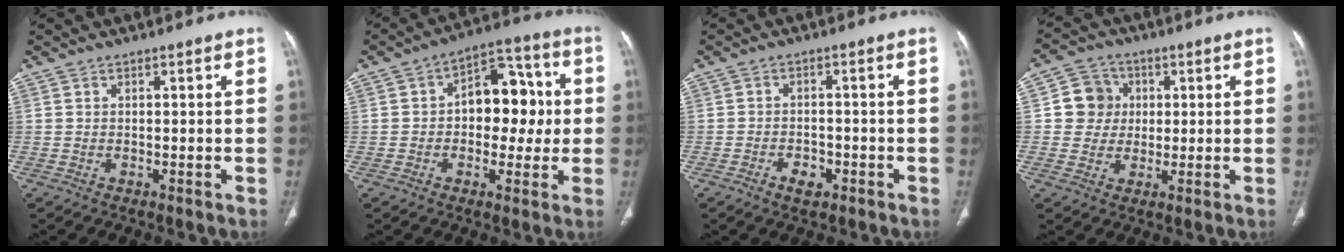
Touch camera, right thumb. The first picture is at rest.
{"total": 13.1, "force": [0.6, 8.6, 9.9], "torque": [-0.092, 0.034, 0.003]}
{"total": 3.5, "force": [-2.0, 2.1, 2.0], "torque": [-0.028, 0.014, -0.027]}
{"total": 7.3, "force": [1.0, 6.9, 1.9], "torque": [0.003, 0.006, 0.009]}